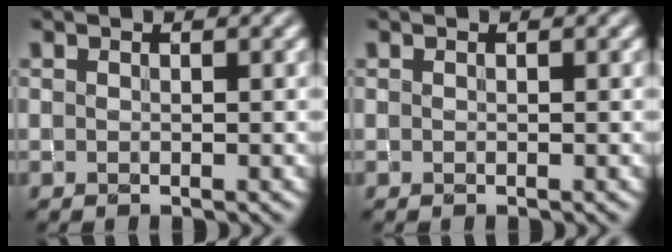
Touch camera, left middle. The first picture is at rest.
{"total": 0.0}